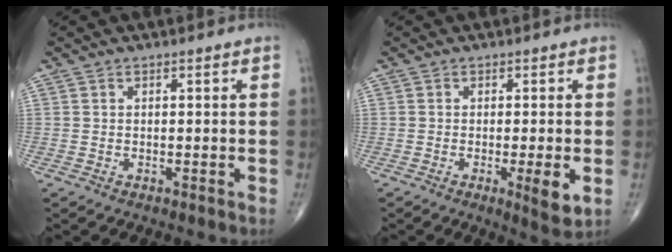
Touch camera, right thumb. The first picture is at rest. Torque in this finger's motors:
{"motor_torque": [2.83, 2.18, 2.34, -0.42, 0.30]}